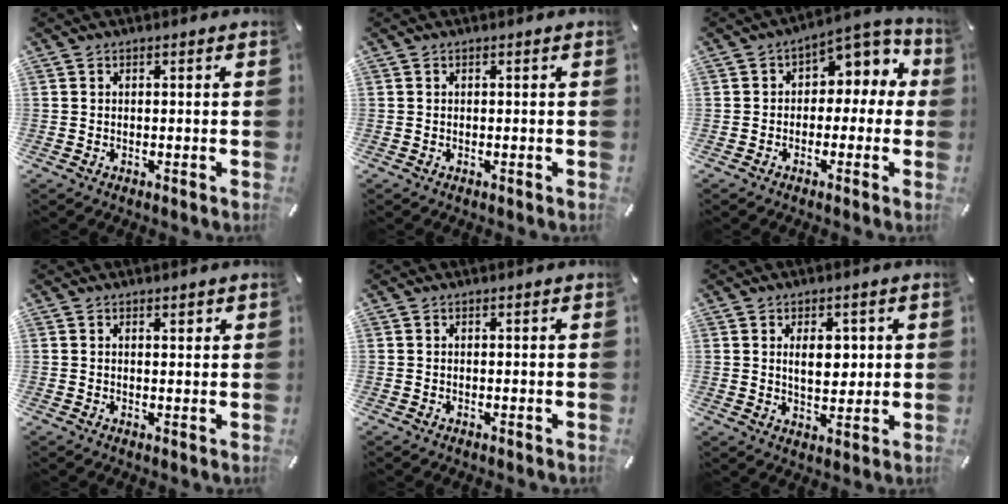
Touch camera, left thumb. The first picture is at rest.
{"total": 0.0}
{"total": 6.5, "force": [1.5, 5.1, 3.7], "torque": [-0.048, -0.009, 0.021]}
{"total": 1.4, "force": [0.9, 0.6, 0.9], "torque": [-0.010, -0.003, 0.014]}
{"total": 0.0}
{"total": 6.9, "force": [1.5, 4.4, 5.1], "torque": [-0.068, -0.005, 0.019]}